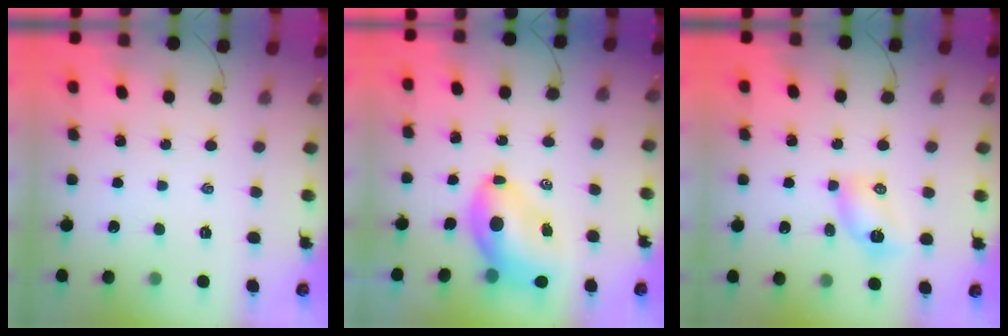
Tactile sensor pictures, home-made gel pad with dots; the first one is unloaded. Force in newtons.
{"total": 9.4, "press": 9.0, "slide": 2.7}
{"total": 5.2, "press": 5.0, "slide": 1.6}